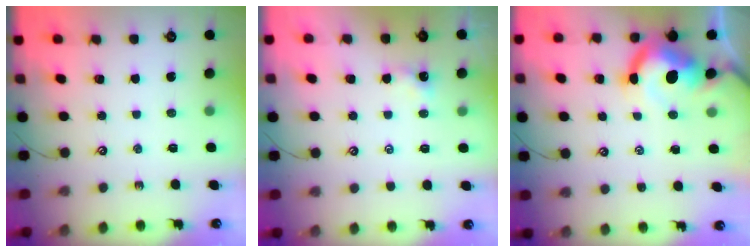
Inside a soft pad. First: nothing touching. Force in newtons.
{"total": 1.1, "press": 1.1, "slide": 0.3}
{"total": 10.1, "press": 10.0, "slide": 1.3}